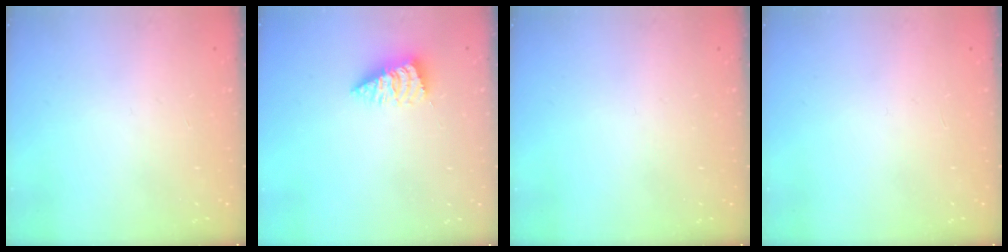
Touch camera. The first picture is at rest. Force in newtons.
{"total": 2.1, "press": 2.1, "slide": 0.1}
{"total": 0.0}
{"total": 0.0}